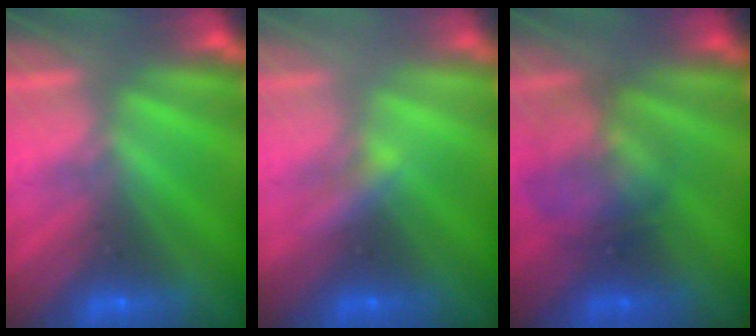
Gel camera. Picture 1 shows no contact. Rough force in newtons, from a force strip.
{"total": 2.2}
{"total": 2.3}